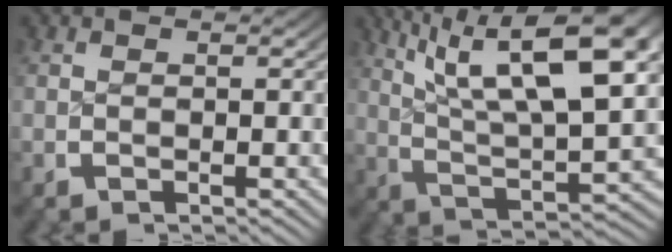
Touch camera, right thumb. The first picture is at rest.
{"total": 12.5, "force": [3.8, 5.4, 10.6], "torque": [-0.168, -0.008, 0.065]}